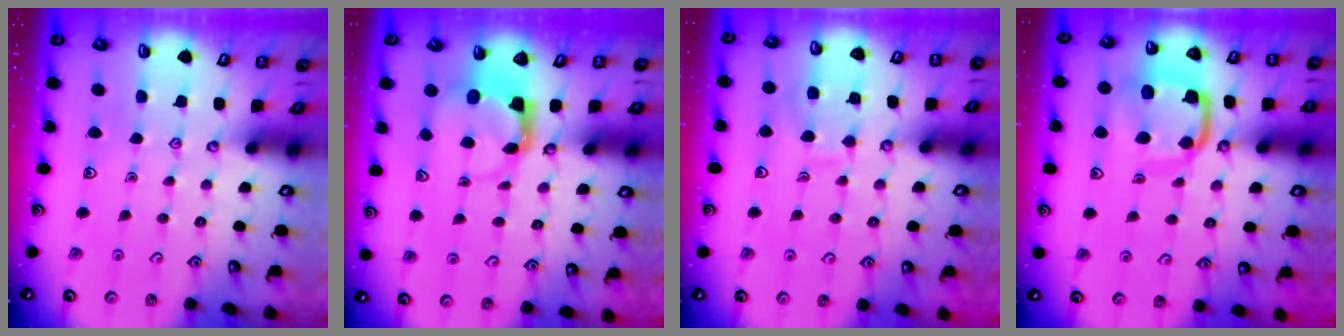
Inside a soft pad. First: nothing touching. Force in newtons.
{"total": 3.8, "press": 3.7, "slide": 0.7}
{"total": 7.7, "press": 7.6, "slide": 0.7}
{"total": 12.1, "press": 12.0, "slide": 1.3}